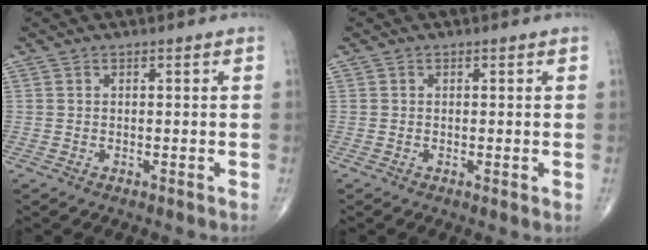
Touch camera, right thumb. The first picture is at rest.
{"total": 0.7, "force": [0.0, 0.2, 0.6], "torque": [-0.014, -0.004, -0.003]}